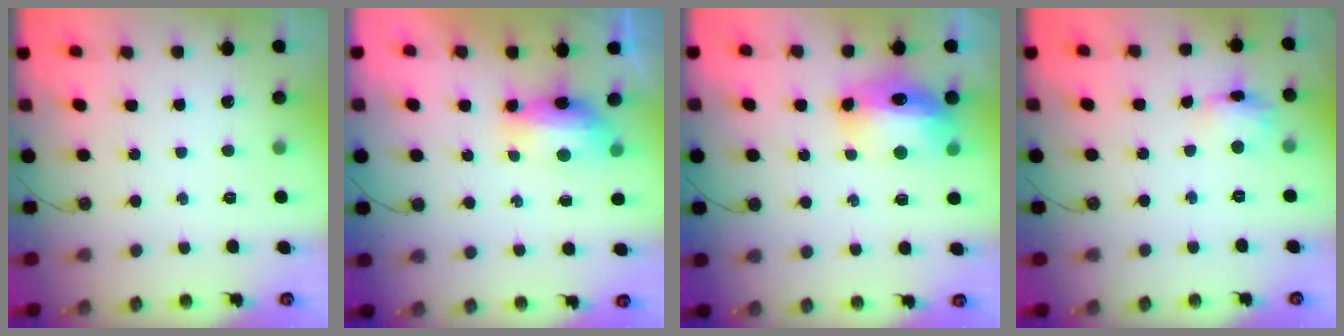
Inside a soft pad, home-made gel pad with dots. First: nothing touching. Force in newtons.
{"total": 16.7, "press": 10.7, "slide": 12.8}
{"total": 13.9, "press": 13.6, "slide": 2.6}
{"total": 9.3, "press": 9.3, "slide": 0.7}